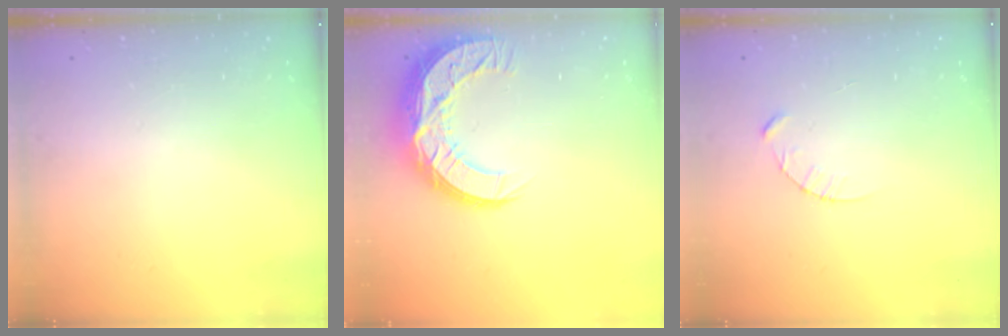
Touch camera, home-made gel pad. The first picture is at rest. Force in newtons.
{"total": 16.0, "press": 16.0, "slide": 1.3}
{"total": 3.1, "press": 3.1, "slide": 0.3}